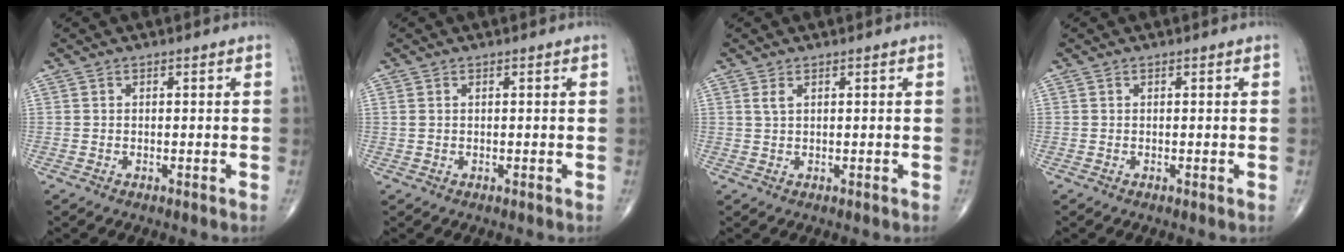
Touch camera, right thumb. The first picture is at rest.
{"total": 0.8, "force": [0.3, 0.4, 0.6], "torque": [-0.019, 0.011, 0.012]}
{"total": 1.2, "force": [0.7, 0.4, 1.0], "torque": [-0.023, 0.005, 0.017]}
{"total": 0.0}